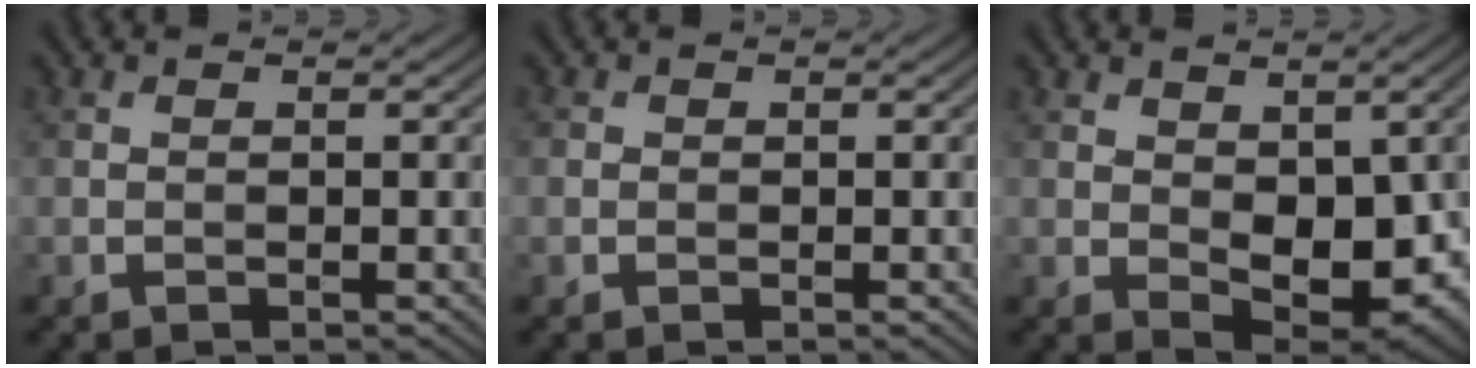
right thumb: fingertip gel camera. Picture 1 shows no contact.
{"total": 0.6, "force": [0.0, 0.5, 0.1], "torque": [0.001, -0.002, -0.002]}
{"total": 7.5, "force": [0.4, 4.3, 6.1], "torque": [-0.102, -0.012, 0.012]}